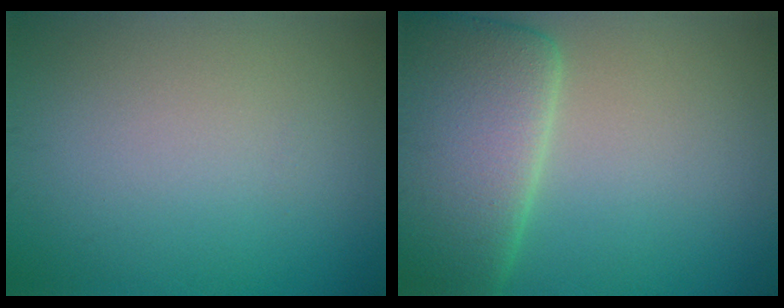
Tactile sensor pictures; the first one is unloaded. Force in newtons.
{"total": 10.1, "press": 10.1, "slide": 0.5}